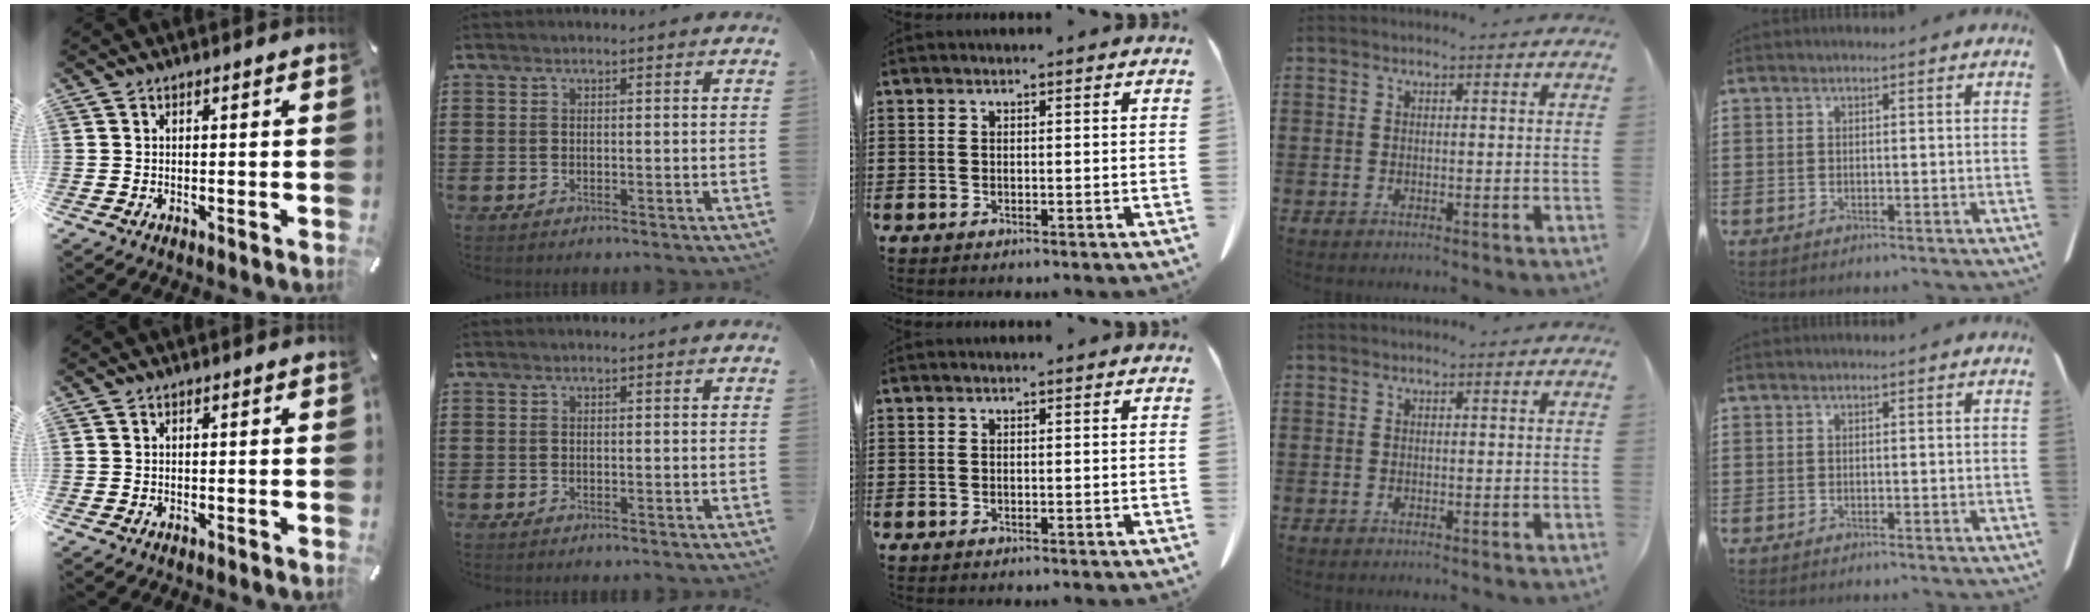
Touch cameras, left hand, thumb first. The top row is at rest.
{}